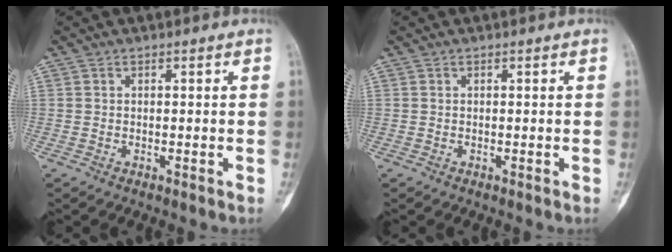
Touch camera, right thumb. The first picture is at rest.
{"total": 0.0}